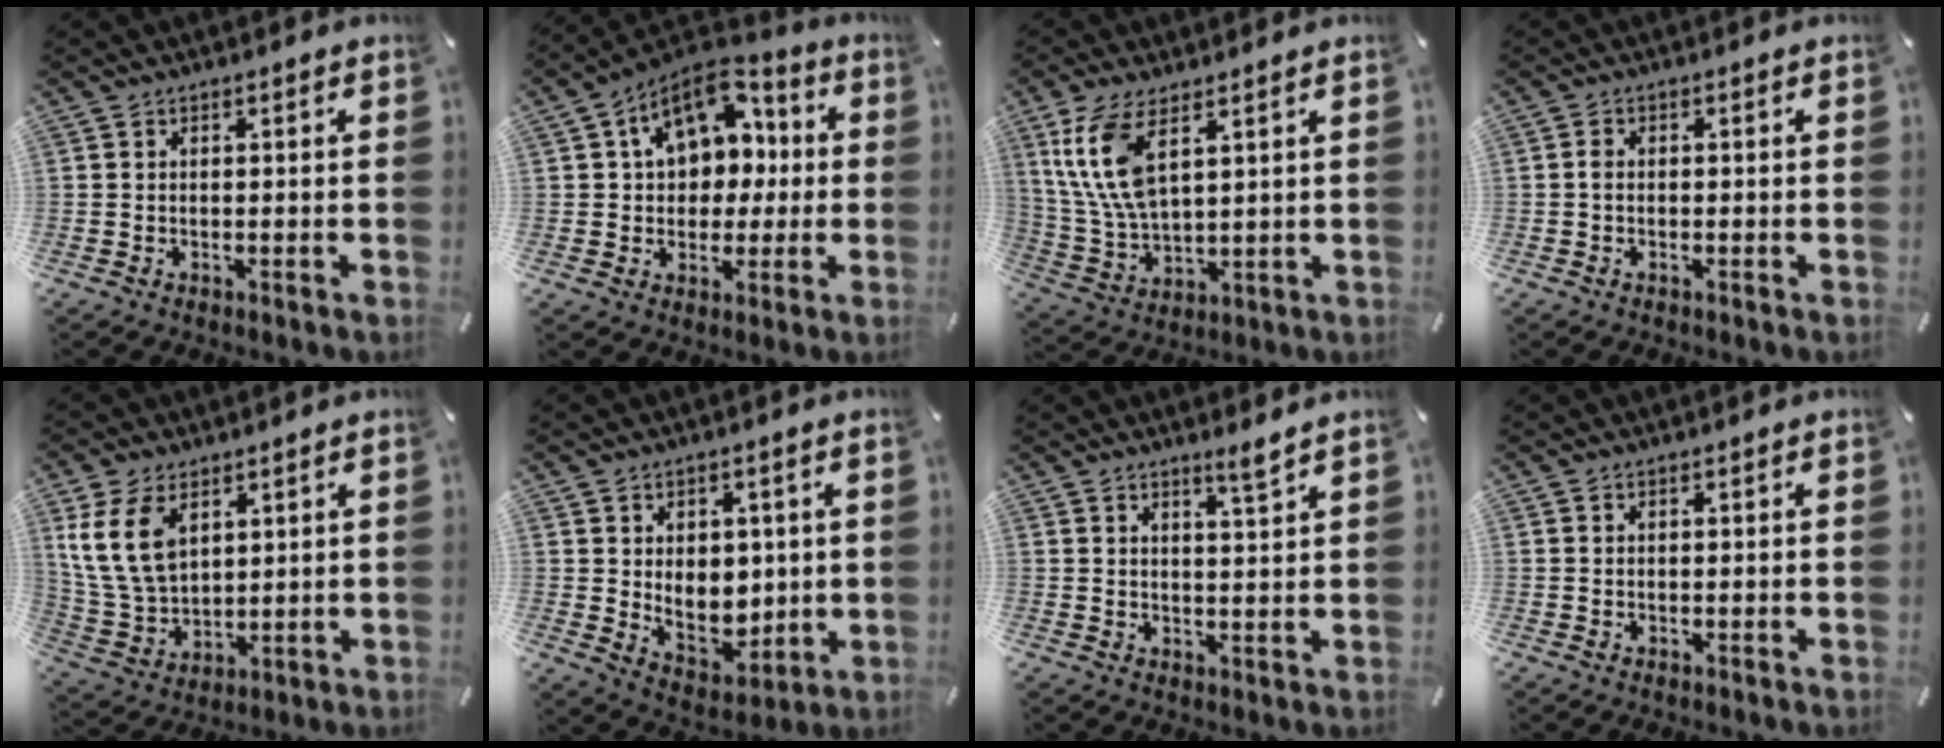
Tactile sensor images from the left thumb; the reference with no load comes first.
{"total": 13.5, "force": [5.0, 10.5, 6.9], "torque": [-0.116, -0.015, 0.096]}
{"total": 11.4, "force": [5.7, 4.9, 8.6], "torque": [-0.206, -0.022, 0.102]}
{"total": 1.2, "force": [-0.1, 0.7, 1.0], "torque": [-0.020, 0.002, -0.003]}
{"total": 12.3, "force": [5.5, 8.3, 7.2], "torque": [-0.196, -0.013, 0.100]}
{"total": 7.7, "force": [2.0, 6.3, 3.9], "torque": [-0.052, -0.023, 0.040]}
{"total": 3.9, "force": [3.3, -0.1, 2.2], "torque": [-0.035, -0.025, 0.054]}
{"total": 0.0}